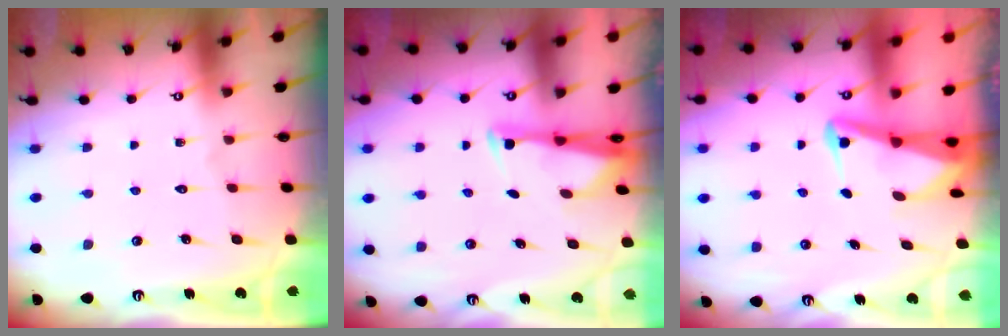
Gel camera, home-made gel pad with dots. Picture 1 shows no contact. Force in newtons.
{"total": 2.9, "press": 2.8, "slide": 0.8}
{"total": 3.5, "press": 3.5, "slide": 0.7}